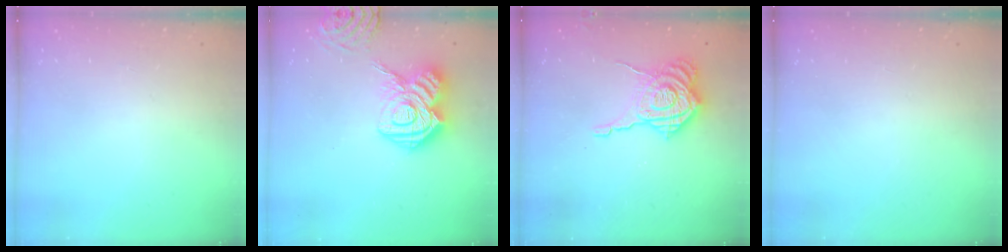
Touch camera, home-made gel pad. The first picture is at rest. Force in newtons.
{"total": 18.1, "press": 18.1, "slide": 1.7}
{"total": 13.1, "press": 13.1, "slide": 0.9}
{"total": 0.0}